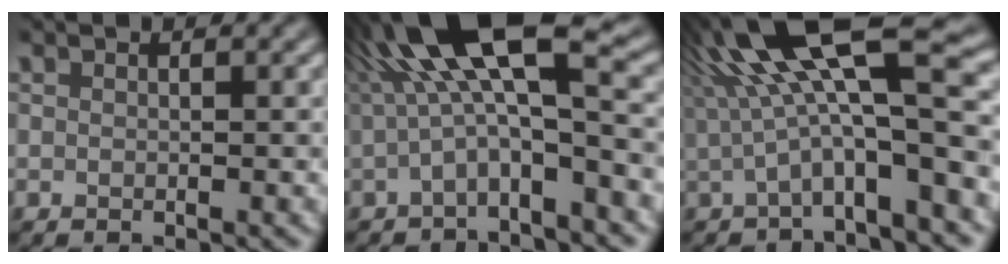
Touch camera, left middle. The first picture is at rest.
{"total": 10.4, "force": [0.5, 2.6, 10.1], "torque": [-0.178, 0.031, -0.006]}
{"total": 10.9, "force": [2.4, 3.0, 10.2], "torque": [-0.166, 0.013, 0.038]}